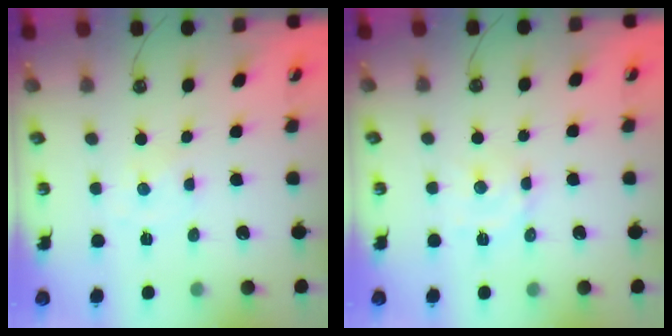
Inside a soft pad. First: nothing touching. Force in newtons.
{"total": 6.8, "press": 6.8, "slide": 0.4}